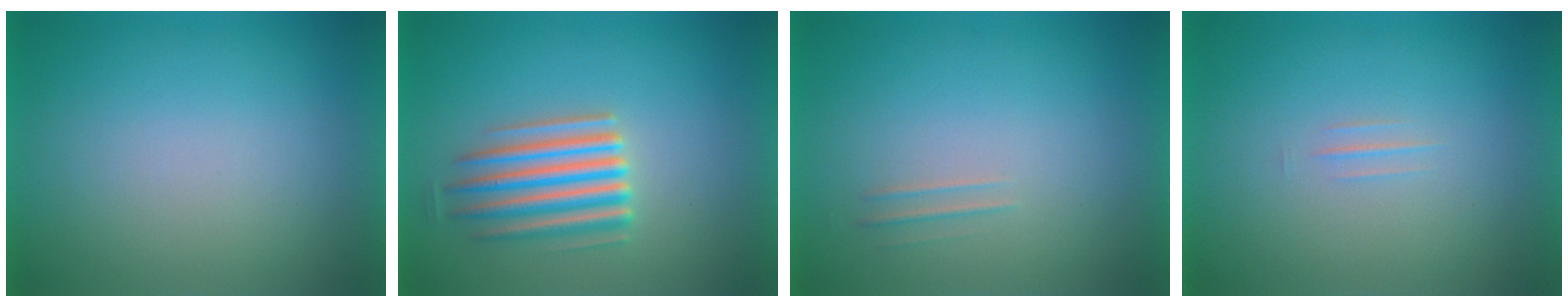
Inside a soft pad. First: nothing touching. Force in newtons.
{"total": 5.5}
{"total": 1.8}
{"total": 1.3}